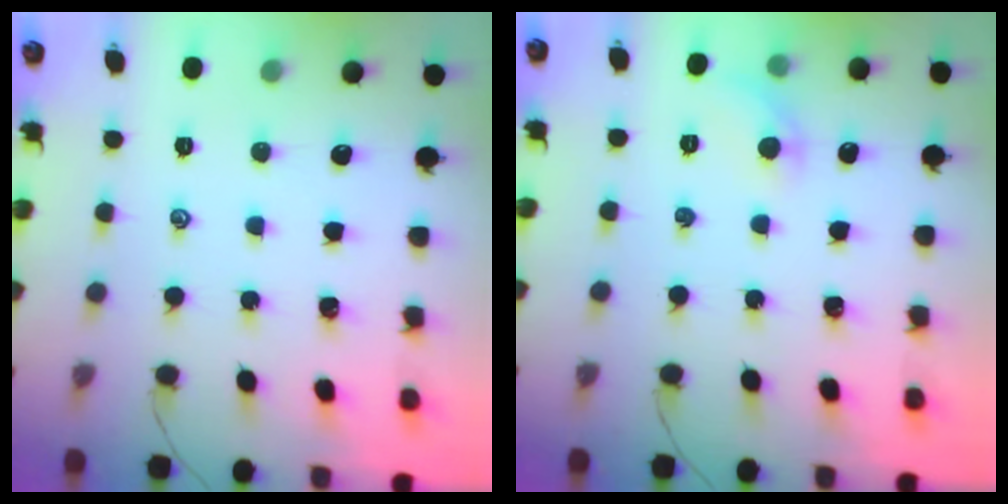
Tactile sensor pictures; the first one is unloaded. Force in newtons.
{"total": 6.0, "press": 5.8, "slide": 1.7}